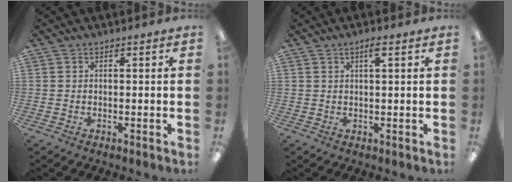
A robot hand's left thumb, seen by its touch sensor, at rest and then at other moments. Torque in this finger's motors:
{"motor_torque": [-0.30, -0.10, -0.32, -0.22, 0.00]}